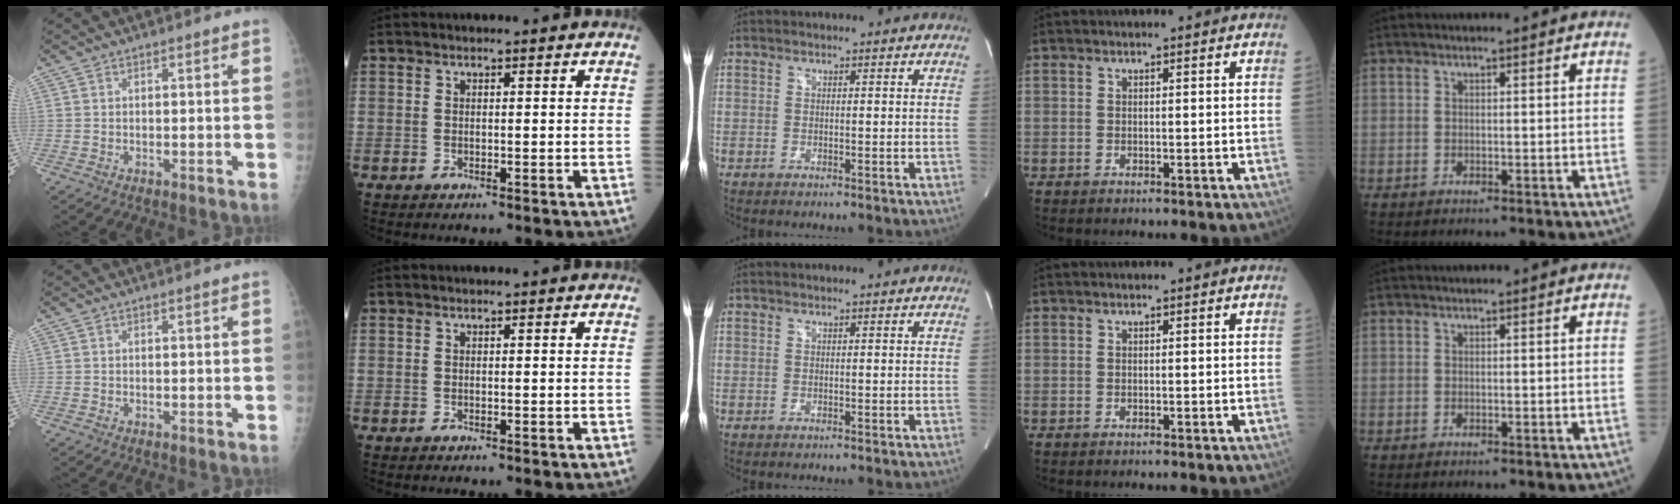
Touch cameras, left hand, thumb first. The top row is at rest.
{}